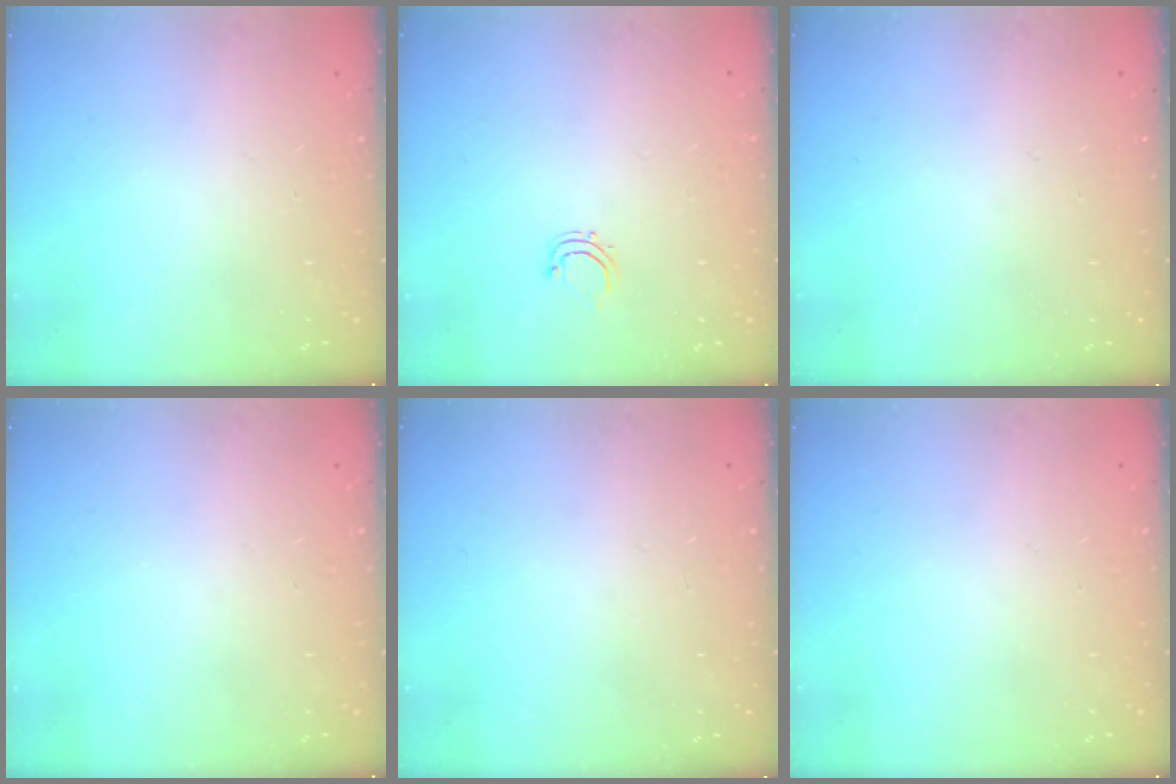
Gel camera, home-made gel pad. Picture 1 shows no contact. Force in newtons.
{"total": 2.8, "press": 2.8, "slide": 0.5}
{"total": 0.0}
{"total": 0.0}
{"total": 0.0}
{"total": 0.0}